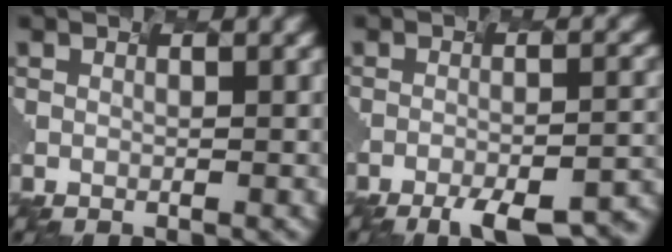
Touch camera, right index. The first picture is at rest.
{"total": 8.3, "force": [-6.0, 1.7, 5.4], "torque": [-0.077, -0.008, -0.076]}